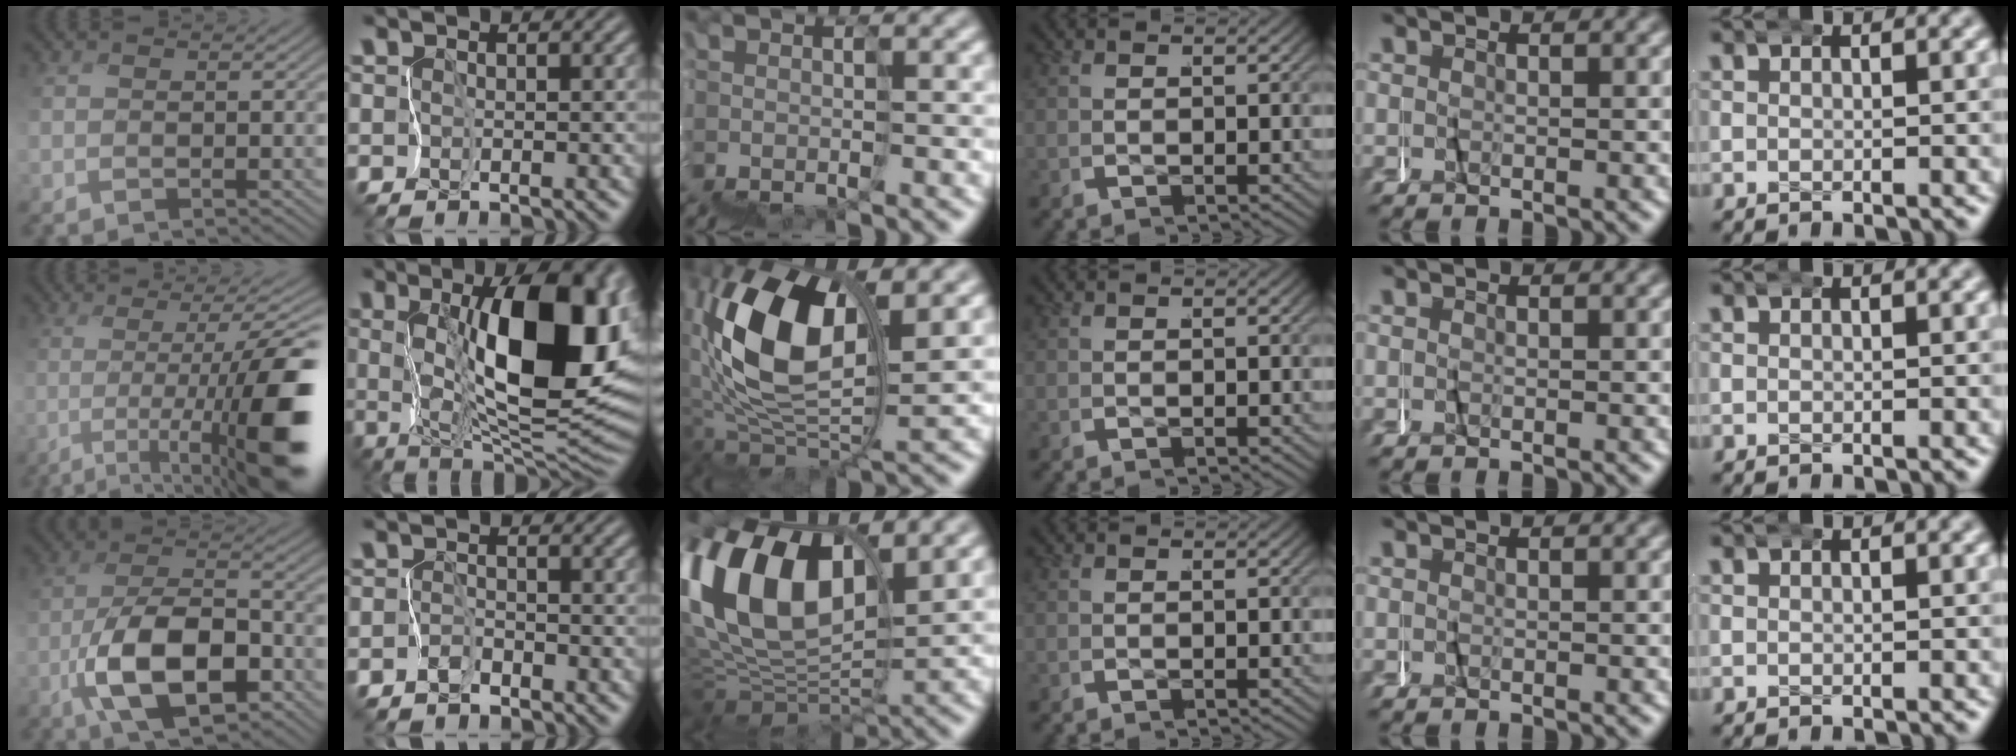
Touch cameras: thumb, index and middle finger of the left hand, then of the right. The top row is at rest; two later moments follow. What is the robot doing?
{"motion": "wrap", "object": "felt sheet"}